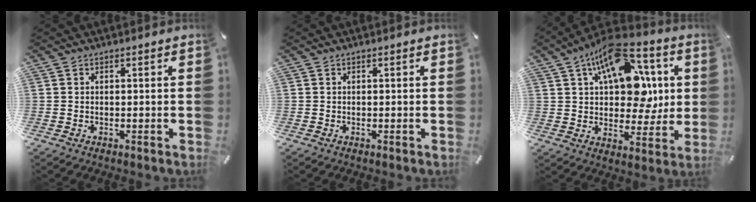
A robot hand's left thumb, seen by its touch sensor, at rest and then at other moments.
{"total": 0.0}
{"total": 18.1, "force": [7.4, 10.9, 12.4], "torque": [-0.199, -0.031, 0.132]}